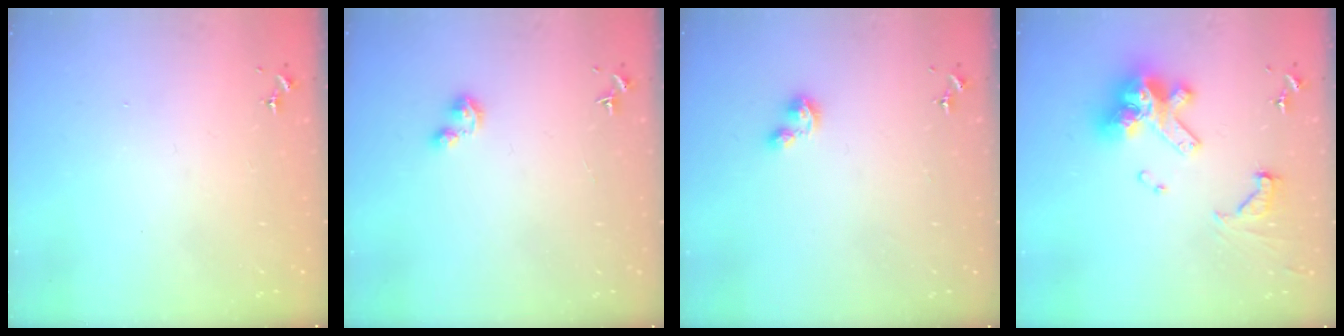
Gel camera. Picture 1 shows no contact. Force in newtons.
{"total": 2.2, "press": 2.2, "slide": 0.2}
{"total": 2.3, "press": 2.3, "slide": 0.4}
{"total": 17.6, "press": 17.4, "slide": 2.1}